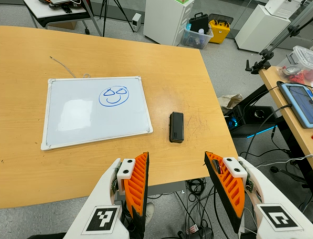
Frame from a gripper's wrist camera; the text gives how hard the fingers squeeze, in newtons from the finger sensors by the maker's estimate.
{"total": 0.0}